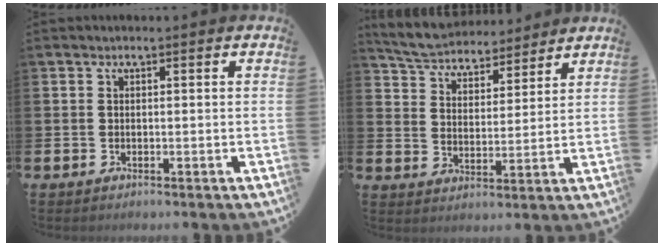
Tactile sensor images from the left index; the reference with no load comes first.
{"total": 5.7, "force": [5.6, 1.2, 0.5], "torque": [-0.037, -0.036, 0.097]}